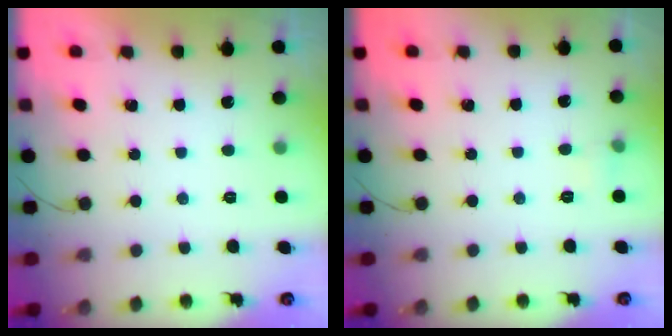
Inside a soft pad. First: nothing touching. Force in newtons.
{"total": 3.1, "press": 2.9, "slide": 1.1}